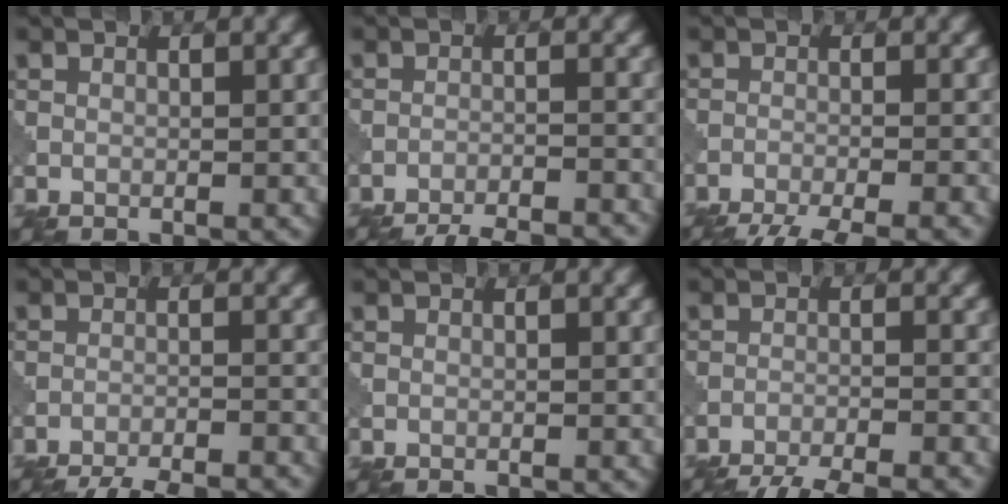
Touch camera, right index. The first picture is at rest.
{"total": 9.3, "force": [-8.8, 1.7, 2.4], "torque": [-0.026, 0.002, -0.121]}
{"total": 7.3, "force": [-6.2, 1.2, 3.7], "torque": [-0.056, -0.020, -0.098]}
{"total": 9.0, "force": [-8.4, 1.6, 2.6], "torque": [-0.032, -0.002, -0.118]}
{"total": 0.0}
{"total": 9.1, "force": [-8.4, 1.6, 3.0], "torque": [-0.040, -0.009, -0.123]}